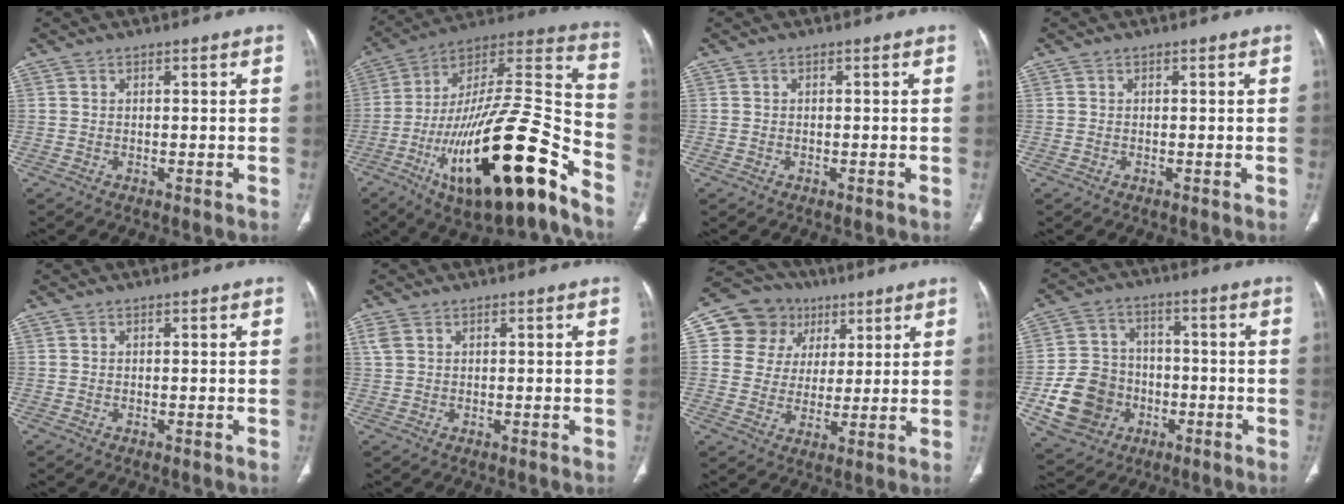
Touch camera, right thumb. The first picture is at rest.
{"total": 31.1, "force": [-15.4, 8.8, 25.5], "torque": [-0.415, 0.073, -0.250]}
{"total": 0.0}
{"total": 0.0}
{"total": 0.0}
{"total": 1.8, "force": [0.8, 1.3, 1.0], "torque": [-0.028, 0.009, 0.022]}
{"total": 12.6, "force": [4.9, 11.2, 3.1], "torque": [-0.017, 0.005, 0.085]}
{"total": 13.4, "force": [-4.0, 11.5, 5.5], "torque": [-0.078, 0.025, -0.061]}